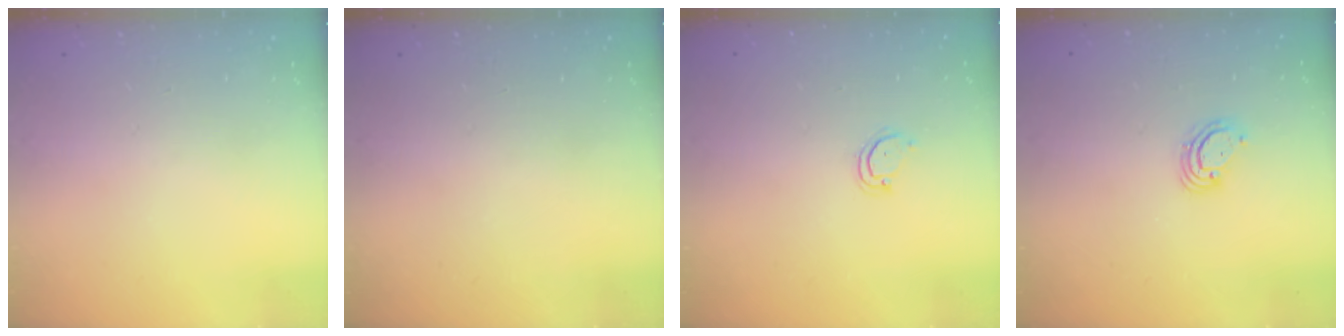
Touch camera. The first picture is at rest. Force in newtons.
{"total": 0.0}
{"total": 3.2, "press": 3.2, "slide": 0.2}
{"total": 3.6, "press": 3.6, "slide": 0.3}